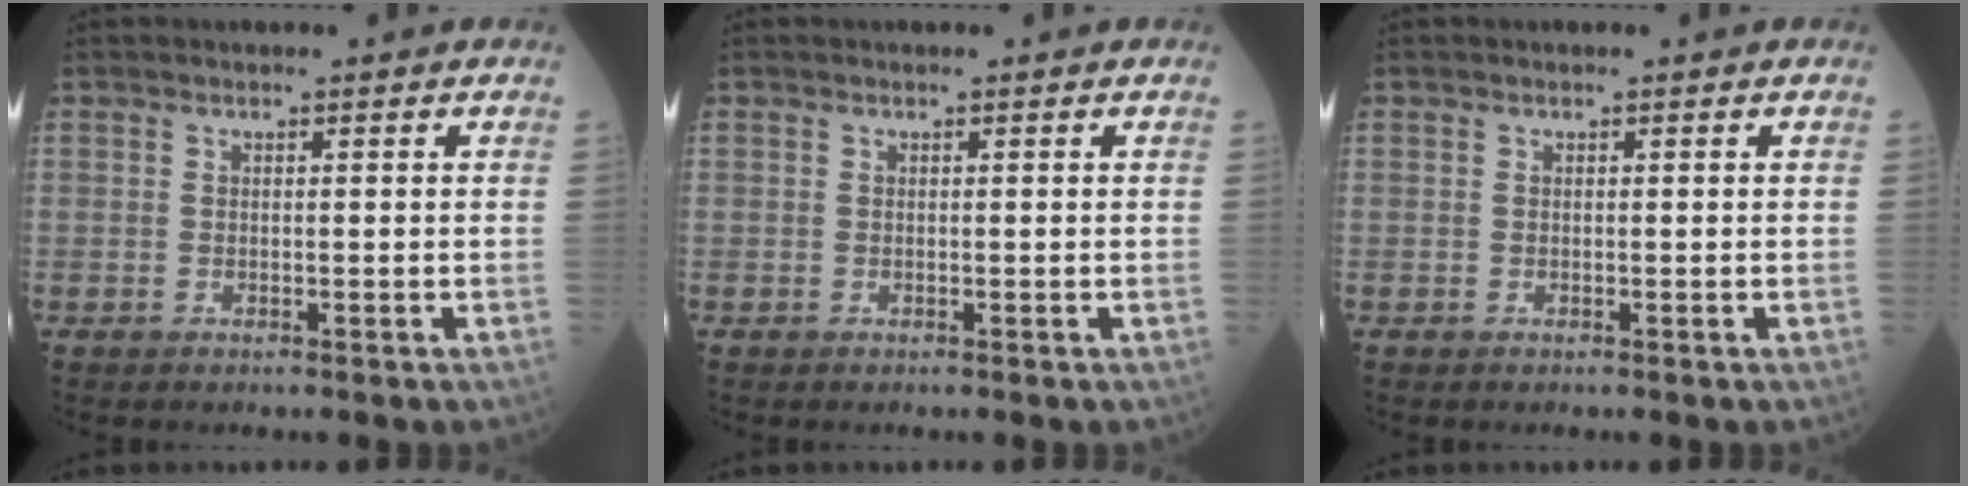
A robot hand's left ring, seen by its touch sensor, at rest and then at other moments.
{"total": 0.0}
{"total": 0.0}